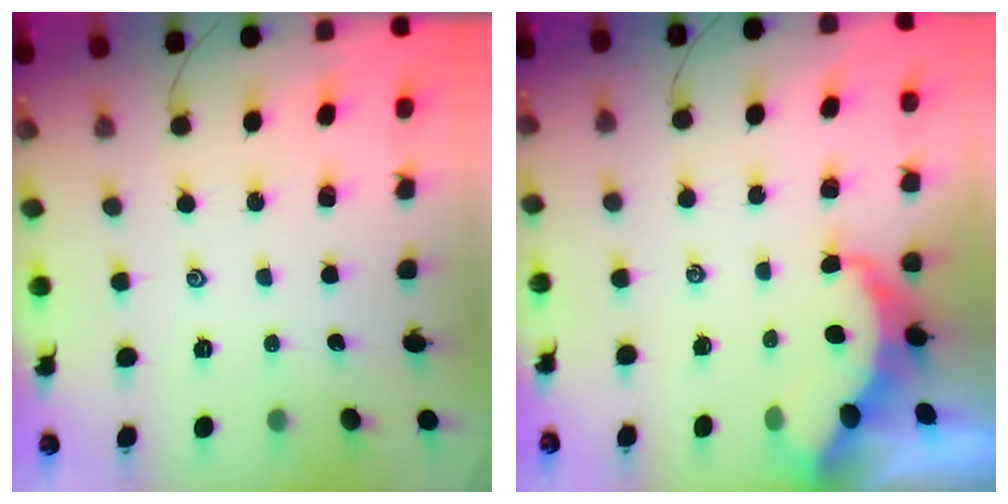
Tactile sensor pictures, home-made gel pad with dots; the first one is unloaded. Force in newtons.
{"total": 6.3, "press": 6.3, "slide": 0.8}